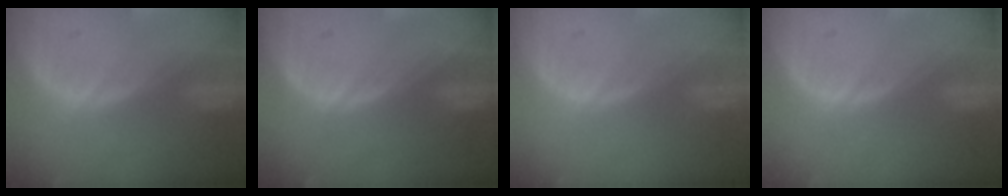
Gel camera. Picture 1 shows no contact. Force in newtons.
{"total": 0.0}
{"total": 0.0}
{"total": 0.0}